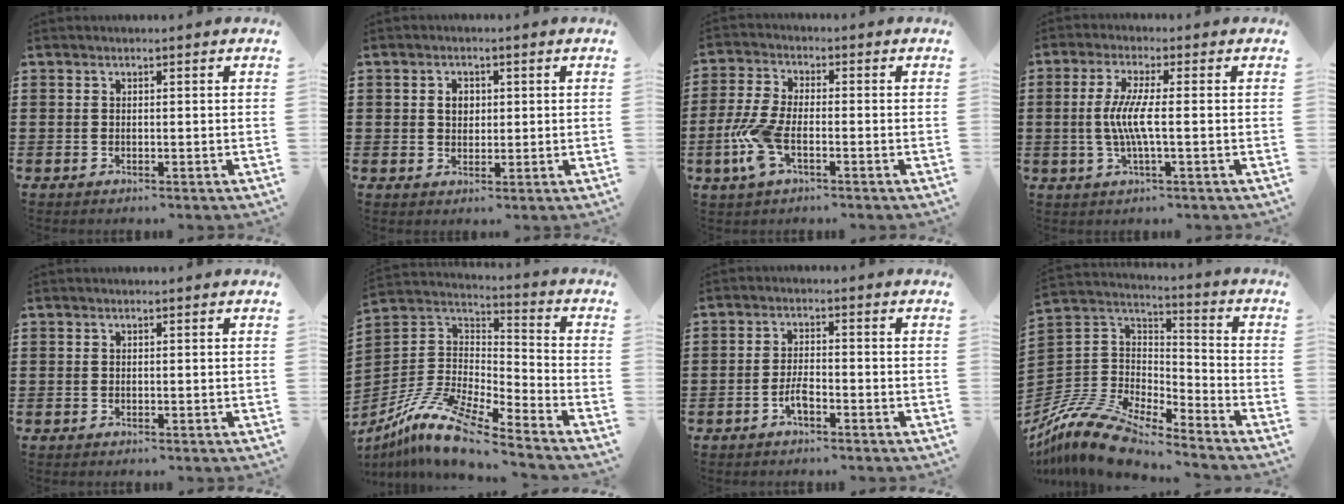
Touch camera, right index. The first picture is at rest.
{"total": 2.4, "force": [0.5, 1.8, 1.5], "torque": [-0.034, 0.010, 0.007]}
{"total": 7.3, "force": [-2.4, 3.1, 6.1], "torque": [-0.153, -0.015, -0.047]}
{"total": 5.6, "force": [-0.5, 0.5, 5.6], "torque": [-0.123, -0.012, -0.019]}
{"total": 0.0}
{"total": 11.9, "force": [-9.4, 2.3, 7.0], "torque": [-0.162, 0.011, -0.192]}
{"total": 3.2, "force": [-1.7, 1.0, 2.6], "torque": [-0.058, 0.000, -0.035]}
{"total": 11.9, "force": [-10.8, 2.8, 4.0], "torque": [-0.106, 0.017, -0.224]}